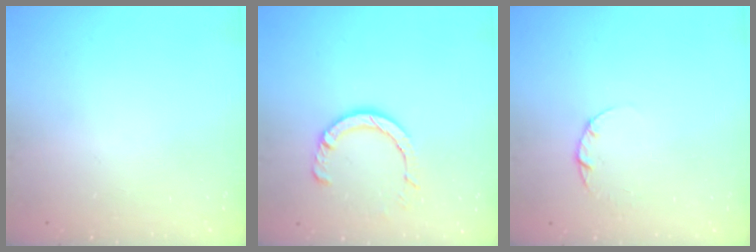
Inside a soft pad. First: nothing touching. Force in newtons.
{"total": 6.4, "press": 6.4, "slide": 0.7}
{"total": 2.2, "press": 2.2, "slide": 0.3}